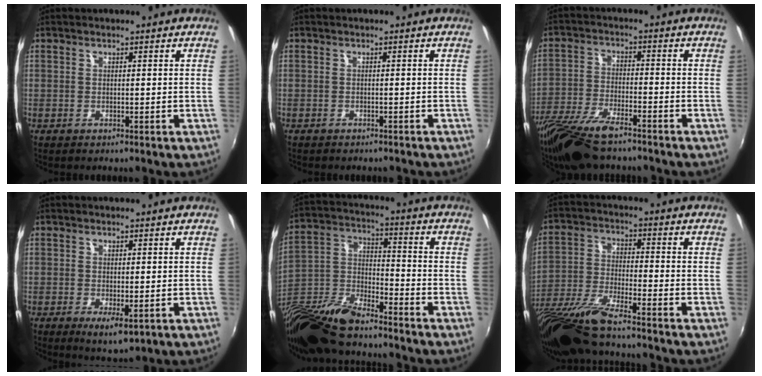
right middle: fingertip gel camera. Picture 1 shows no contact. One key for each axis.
{"total": 1.8, "fx": -1.7, "fy": 0.4, "fz": 0.6, "tx": -0.016, "ty": -0.009, "tz": -0.021}
{"total": 14.1, "fx": -11.3, "fy": 3.5, "fz": 7.7, "tx": -0.174, "ty": -0.035, "tz": -0.212}
{"total": 3.8, "fx": -1.1, "fy": 1.2, "fz": 3.4, "tx": -0.061, "ty": -0.016, "tz": -0.011}
{"total": 16.9, "fx": -12.8, "fy": 5.4, "fz": 9.7, "tx": -0.226, "ty": -0.025, "tz": -0.250}
{"total": 15.3, "fx": -12.6, "fy": 1.0, "fz": 8.6, "tx": -0.181, "ty": -0.045, "tz": -0.241}